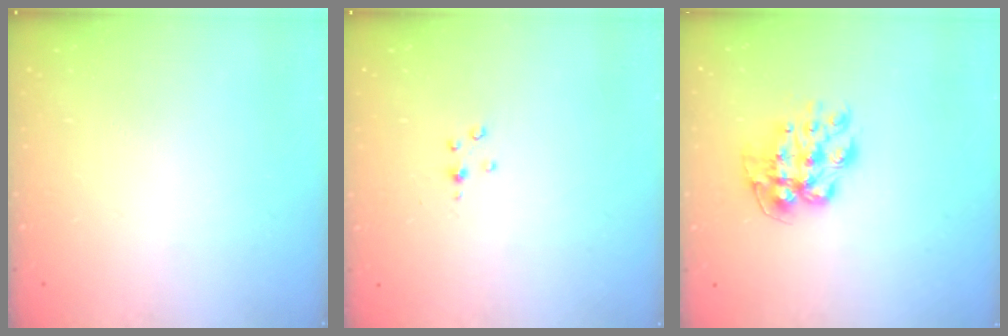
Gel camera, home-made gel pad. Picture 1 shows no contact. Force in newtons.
{"total": 3.2, "press": 3.1, "slide": 0.5}
{"total": 10.1, "press": 10.1, "slide": 0.9}